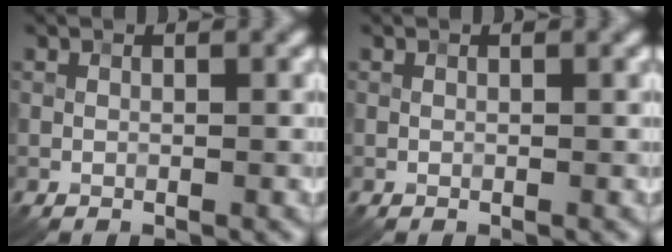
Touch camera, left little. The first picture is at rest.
{"total": 0.0}